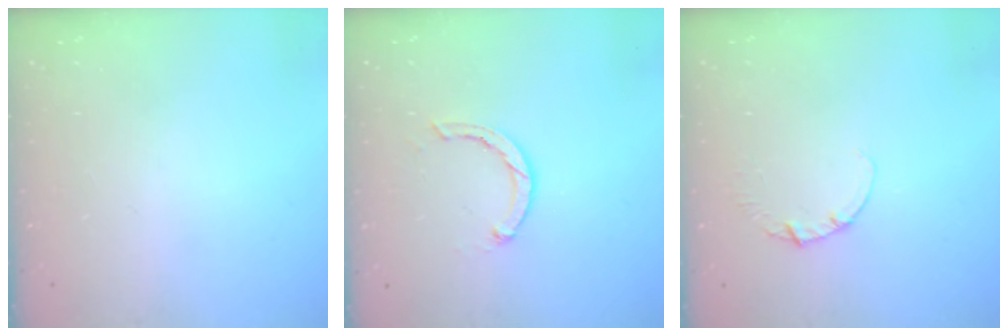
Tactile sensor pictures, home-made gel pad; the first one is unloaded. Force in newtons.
{"total": 2.4, "press": 2.3, "slide": 0.4}
{"total": 1.1, "press": 1.1, "slide": 0.1}